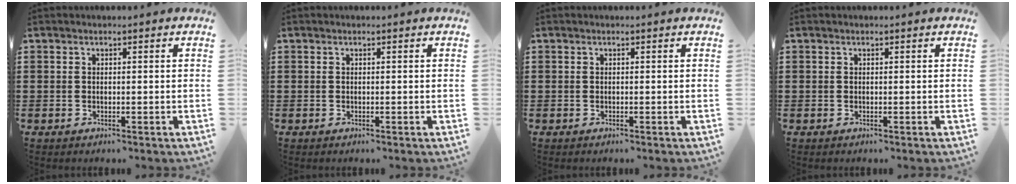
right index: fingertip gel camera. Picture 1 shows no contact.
{"total": 0.0}
{"total": 0.0}
{"total": 0.0}